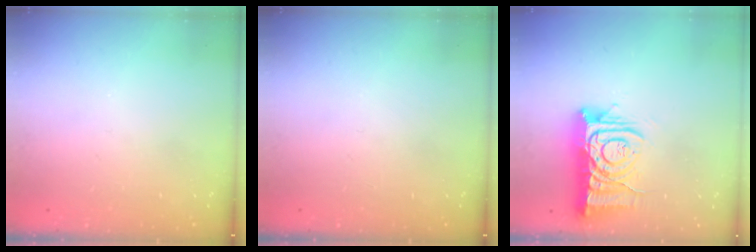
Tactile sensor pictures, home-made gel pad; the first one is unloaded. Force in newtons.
{"total": 0.0}
{"total": 12.8, "press": 12.8, "slide": 1.4}